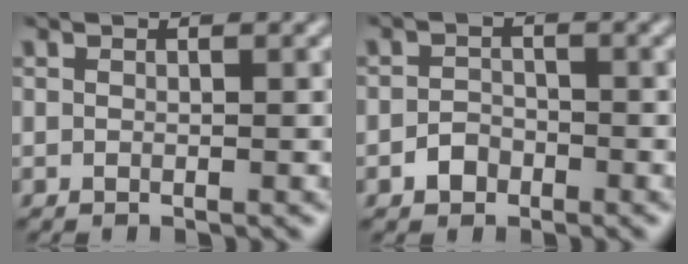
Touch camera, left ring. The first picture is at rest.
{"total": 1.8, "force": [-1.1, 1.3, 0.6], "torque": [-0.006, 0.004, -0.023]}